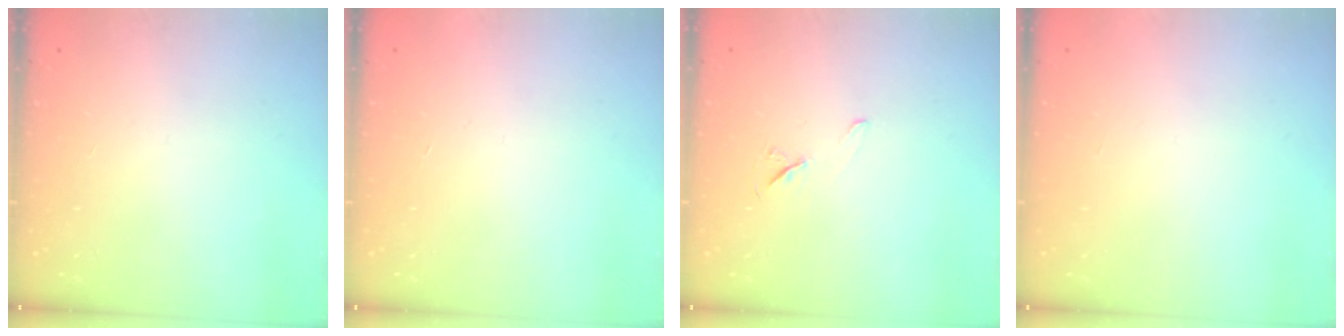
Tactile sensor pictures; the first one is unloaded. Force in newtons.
{"total": 1.5, "press": 1.5, "slide": 0.1}
{"total": 5.7, "press": 5.2, "slide": 2.4}
{"total": 1.5, "press": 1.5, "slide": 0.1}